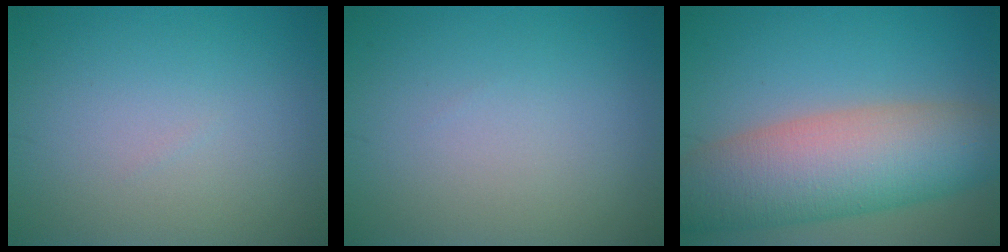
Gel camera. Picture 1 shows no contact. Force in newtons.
{"total": 0.0}
{"total": 10.4, "press": 10.4, "slide": 0.5}